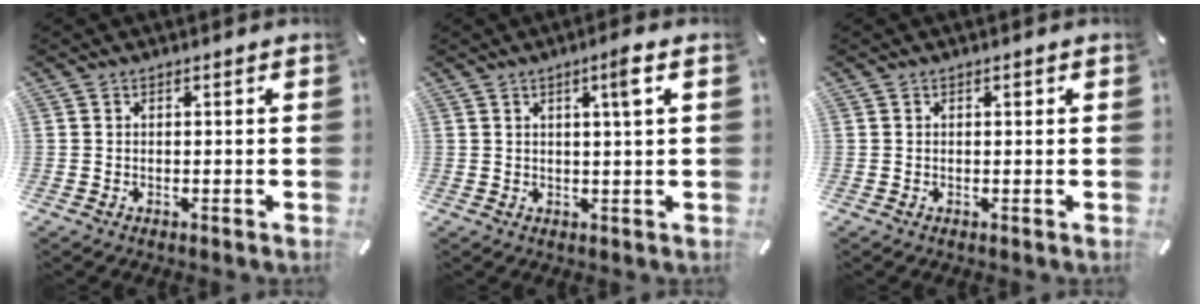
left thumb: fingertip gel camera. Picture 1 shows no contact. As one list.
[{"total": 4.2, "force": [1.9, 0.0, 3.8], "torque": [-0.069, -0.005, 0.026]}, {"total": 0.8, "force": [0.3, 0.4, 0.7], "torque": [-0.013, 0.003, 0.005]}]